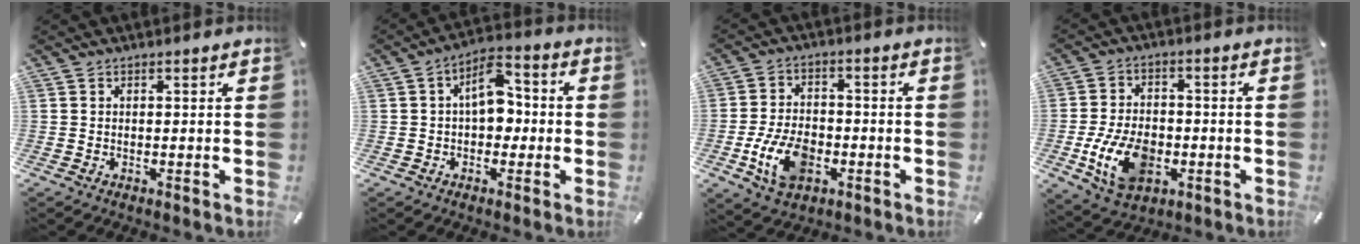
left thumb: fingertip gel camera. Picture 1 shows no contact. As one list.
[{"total": 9.0, "force": [0.2, 5.9, 6.8], "torque": [-0.093, 0.008, 0.001]}, {"total": 11.5, "force": [-3.9, 7.5, 7.8], "torque": [-0.164, 0.005, -0.069]}, {"total": 13.2, "force": [-3.7, 8.9, 9.0], "torque": [-0.184, 0.001, -0.066]}]